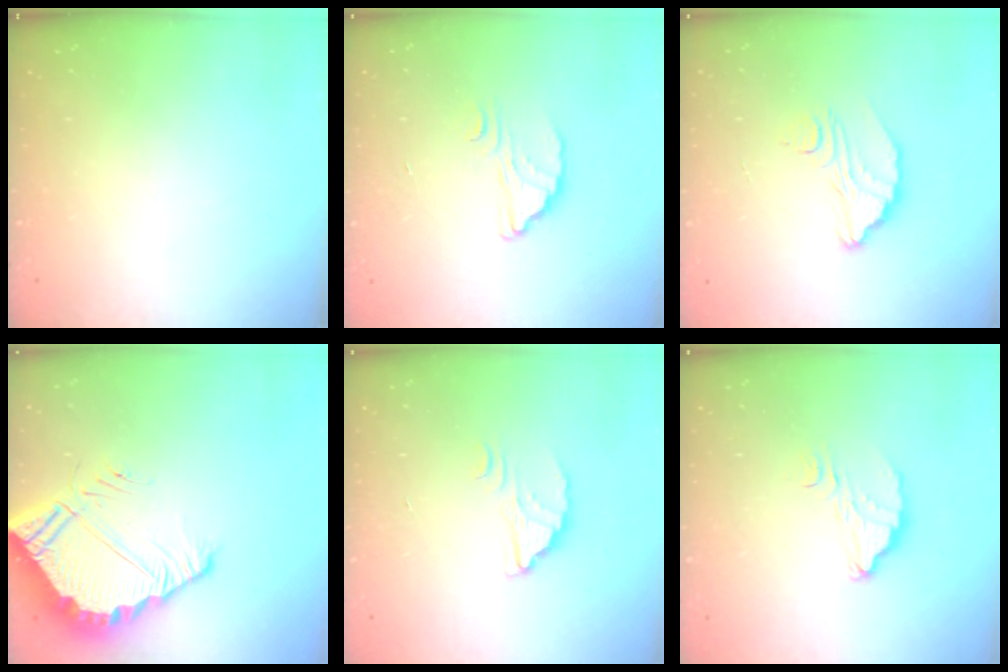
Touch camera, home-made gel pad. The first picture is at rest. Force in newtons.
{"total": 2.7, "press": 2.7, "slide": 0.1}
{"total": 9.6, "press": 9.6, "slide": 0.7}
{"total": 7.1, "press": 7.1, "slide": 0.3}
{"total": 2.5, "press": 2.5, "slide": 0.1}
{"total": 6.2, "press": 6.2, "slide": 0.4}